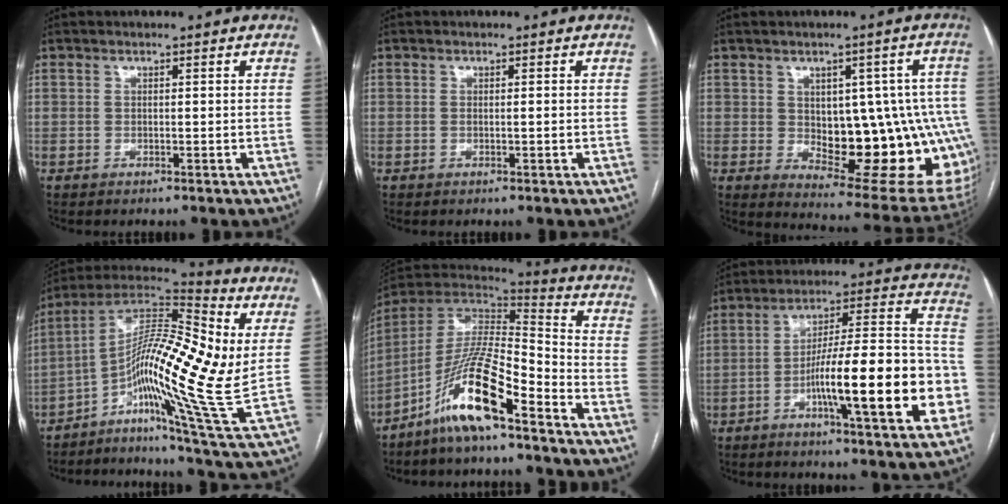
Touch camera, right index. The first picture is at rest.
{"total": 0.5, "force": [0.0, 0.0, 0.5], "torque": [-0.012, 0.002, 0.003]}
{"total": 19.3, "force": [-1.7, 8.7, 17.2], "torque": [-0.153, 0.019, 0.009]}
{"total": 20.1, "force": [0.4, 2.2, 20.0], "torque": [-0.367, 0.026, -0.012]}
{"total": 14.9, "force": [-9.5, 2.2, 11.2], "torque": [-0.219, 0.003, -0.173]}
{"total": 20.8, "force": [-6.3, 2.7, 19.6], "torque": [-0.264, 0.018, -0.089]}